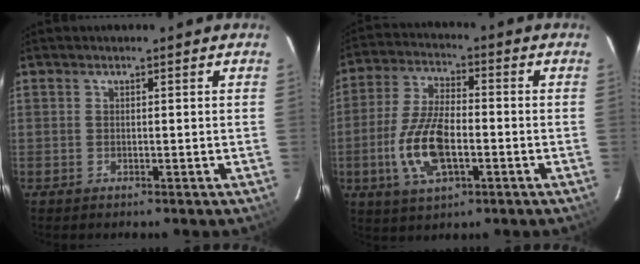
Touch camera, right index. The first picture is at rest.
{"total": 12.6, "force": [-3.5, 5.5, 10.8], "torque": [-0.228, -0.002, -0.064]}